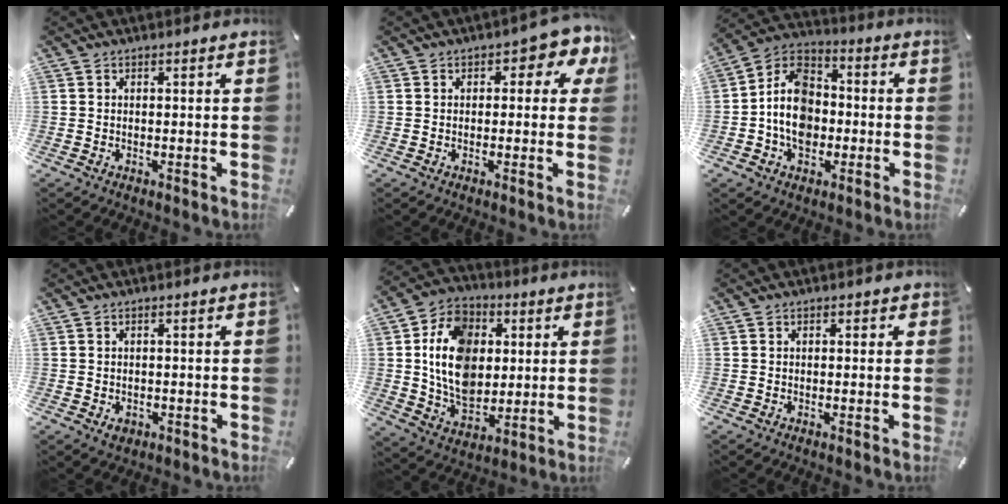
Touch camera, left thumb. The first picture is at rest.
{"total": 5.4, "force": [1.9, 3.0, 4.1], "torque": [-0.046, -0.004, 0.023]}
{"total": 11.8, "force": [-2.9, 9.0, 7.1], "torque": [-0.158, 0.021, -0.058]}
{"total": 2.1, "force": [-0.8, 1.6, 1.1], "torque": [-0.018, 0.003, -0.014]}
{"total": 15.9, "force": [1.9, 12.2, 10.0], "torque": [-0.200, 0.013, 0.036]}
{"total": 0.6, "force": [0.1, 0.5, 0.3], "torque": [0.002, 0.001, -0.001]}